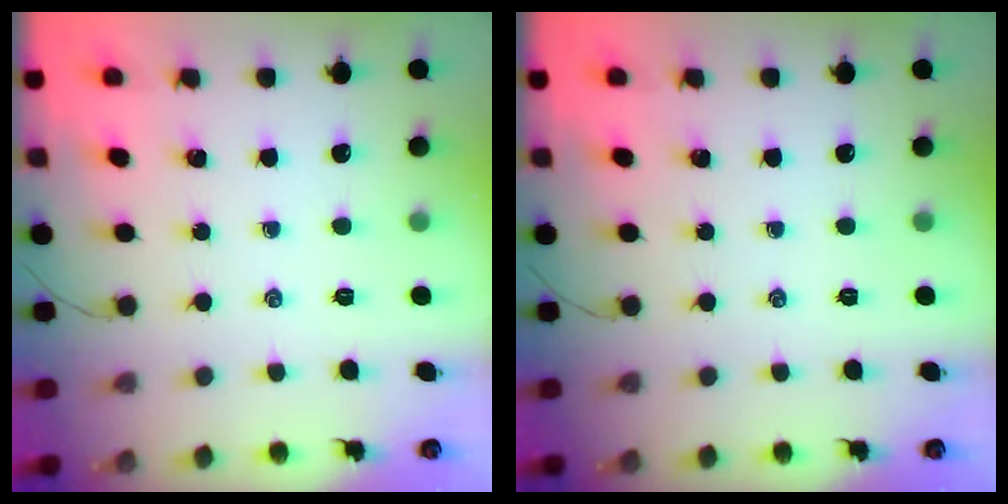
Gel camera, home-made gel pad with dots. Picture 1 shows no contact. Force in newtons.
{"total": 0.0}